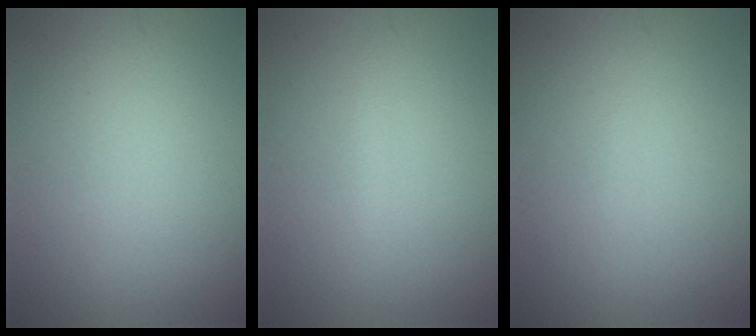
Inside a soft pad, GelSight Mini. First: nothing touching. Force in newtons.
{"total": 0.8, "press": 0.8, "slide": 0.1}
{"total": 0.0}